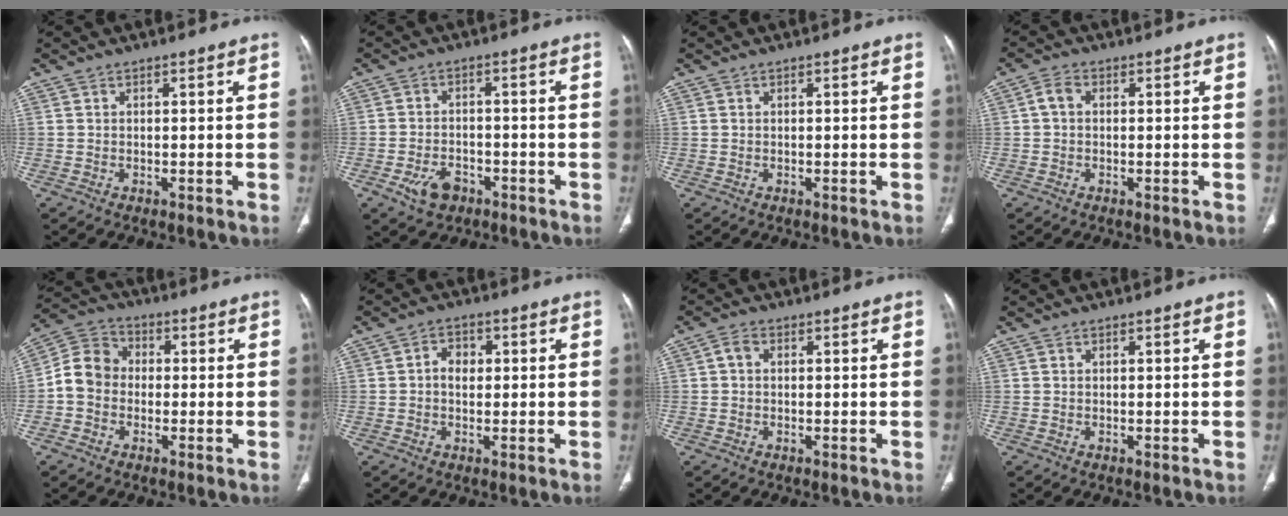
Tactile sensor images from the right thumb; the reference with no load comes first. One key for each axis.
{"total": 5.5, "fx": -2.9, "fy": 3.6, "fz": 3.0, "tx": -0.047, "ty": 0.020, "tz": -0.046}
{"total": 0.0}
{"total": 2.5, "fx": 0.3, "fy": 1.8, "fz": 1.7, "tx": -0.031, "ty": 0.009, "tz": 0.003}
{"total": 7.9, "fx": -1.0, "fy": 6.8, "fz": 3.9, "tx": -0.057, "ty": 0.030, "tz": -0.035}
{"total": 3.6, "fx": 0.3, "fy": 2.7, "fz": 2.3, "tx": -0.024, "ty": 0.010, "tz": -0.002}
{"total": 2.0, "fx": 0.2, "fy": 1.4, "fz": 1.3, "tx": -0.021, "ty": 0.006, "tz": -0.001}
{"total": 0.0}